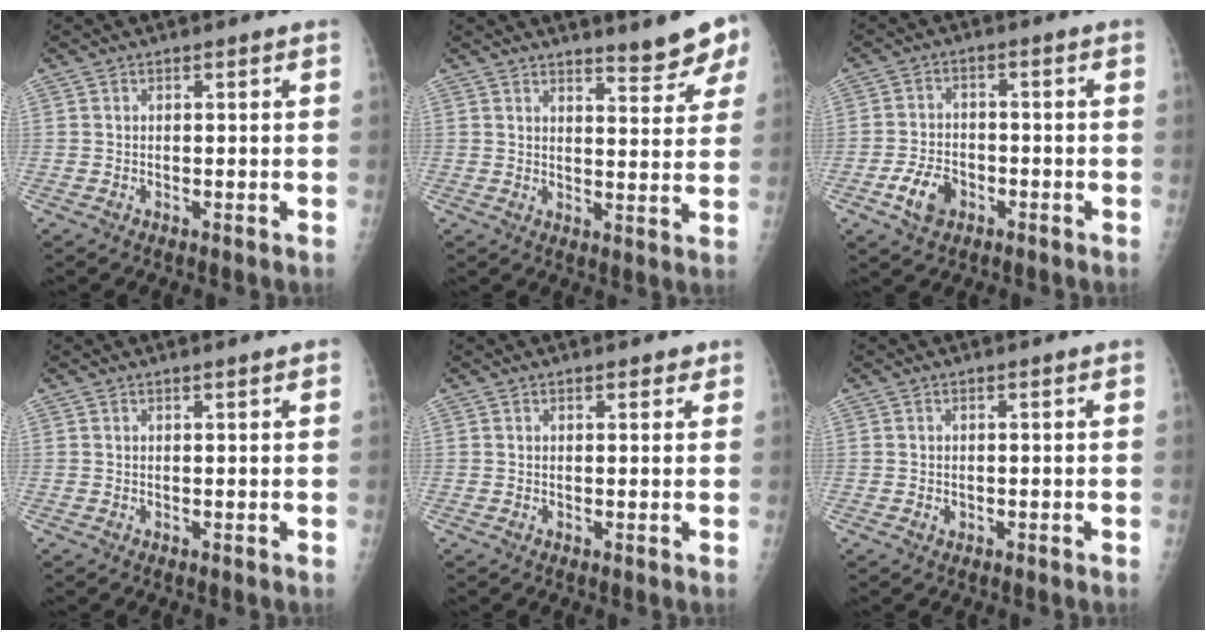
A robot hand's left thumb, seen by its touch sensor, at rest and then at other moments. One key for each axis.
{"total": 6.7, "fx": 5.4, "fy": 1.4, "fz": 3.7, "tx": -0.031, "ty": -0.041, "tz": 0.067}
{"total": 6.1, "fx": -2.9, "fy": 4.1, "fz": 3.4, "tx": -0.057, "ty": 0.016, "tz": -0.049}
{"total": 1.1, "fx": 0.7, "fy": 0.0, "fz": 0.8, "tx": -0.010, "ty": 0.001, "tz": 0.009}
{"total": 1.7, "fx": 1.2, "fy": 0.9, "fz": 0.9, "tx": 0.001, "ty": -0.005, "tz": 0.011}
{"total": 0.7, "fx": -0.1, "fy": 0.6, "fz": 0.4, "tx": -0.003, "ty": 0.000, "tz": 0.000}